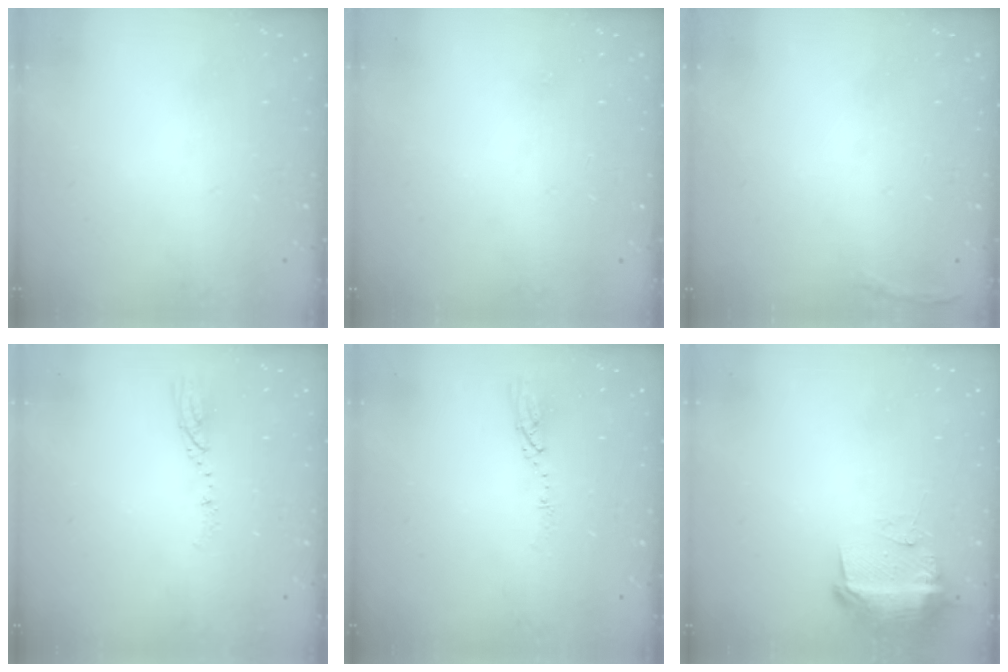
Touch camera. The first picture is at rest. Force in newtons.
{"total": 15.5, "press": 3.5, "slide": 15.1}
{"total": 5.2, "press": 5.1, "slide": 1.2}
{"total": 3.9, "press": 3.9, "slide": 0.4}
{"total": 3.5, "press": 3.5, "slide": 0.3}
{"total": 11.4, "press": 11.4, "slide": 1.1}